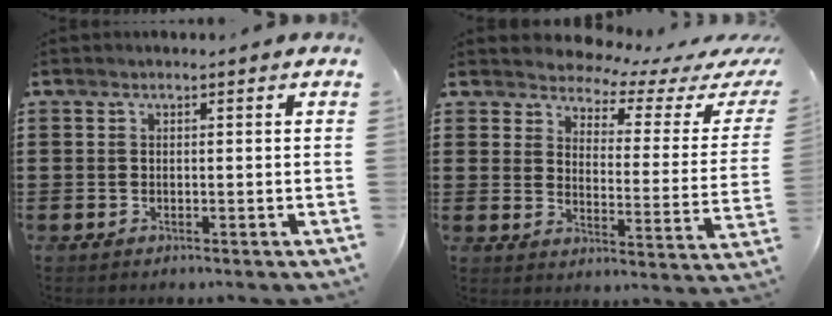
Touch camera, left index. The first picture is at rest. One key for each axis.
{"total": 3.6, "fx": 3.4, "fy": 0.7, "fz": 0.9, "tx": -0.042, "ty": -0.027, "tz": 0.053}